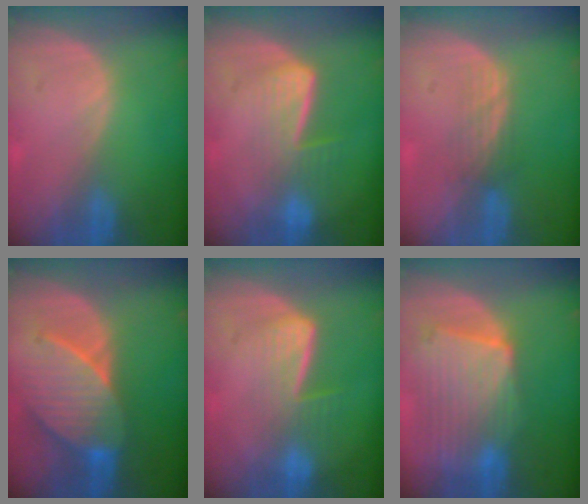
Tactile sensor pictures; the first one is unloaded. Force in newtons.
{"total": 6.9, "press": 5.8, "slide": 3.7}
{"total": 2.9, "press": 2.6, "slide": 1.3}
{"total": 8.5, "press": 8.3, "slide": 1.5}
{"total": 6.9, "press": 5.8, "slide": 3.7}
{"total": 10.5, "press": 9.2, "slide": 5.1}